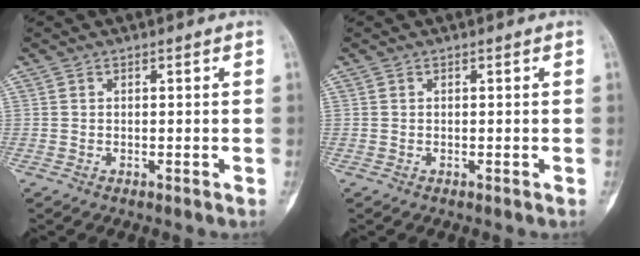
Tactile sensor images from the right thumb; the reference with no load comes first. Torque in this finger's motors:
{"motor_torque": [0.00, 0.00, -0.04, -0.04, 0.00]}